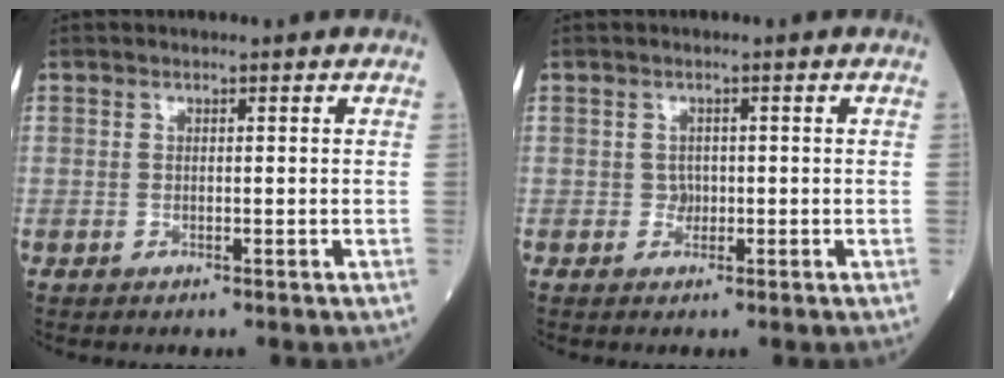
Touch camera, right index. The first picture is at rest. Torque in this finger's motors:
{"motor_torque": [0.08, 0.04, -0.04, 0.01]}